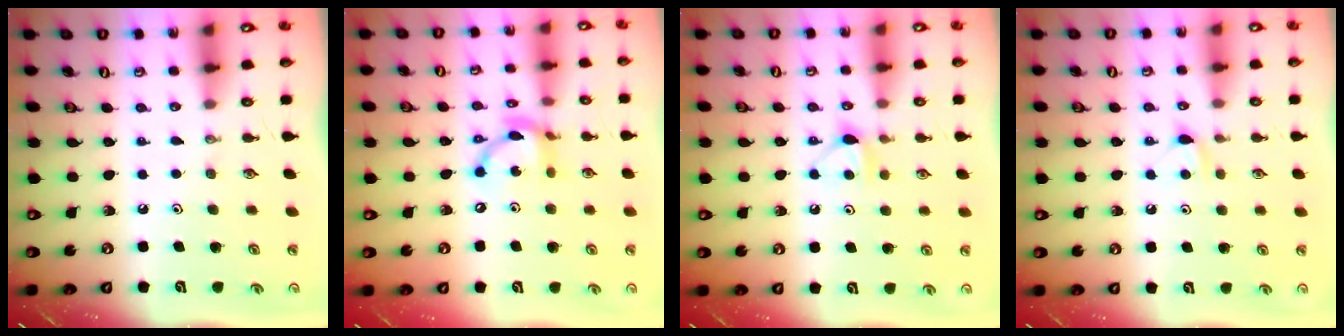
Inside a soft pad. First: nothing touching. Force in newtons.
{"total": 11.5, "press": 11.5, "slide": 0.7}
{"total": 4.9, "press": 4.8, "slide": 0.7}
{"total": 4.9, "press": 4.8, "slide": 0.5}